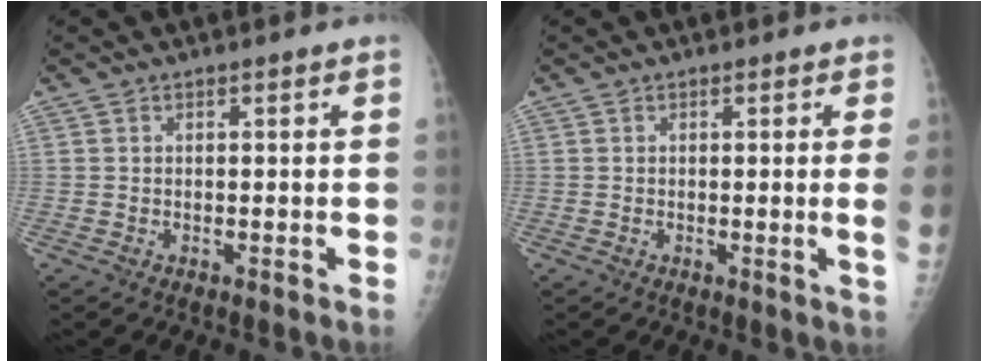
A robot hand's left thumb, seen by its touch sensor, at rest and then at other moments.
{"total": 3.1, "force": [0.2, -1.0, 2.9], "torque": [-0.049, -0.009, -0.001]}